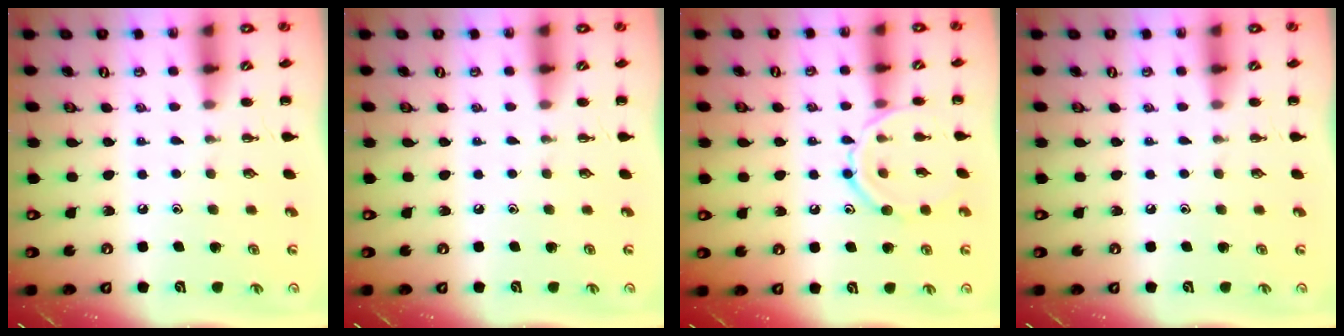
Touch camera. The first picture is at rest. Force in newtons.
{"total": 0.0}
{"total": 11.0, "press": 11.0, "slide": 0.5}
{"total": 0.0}